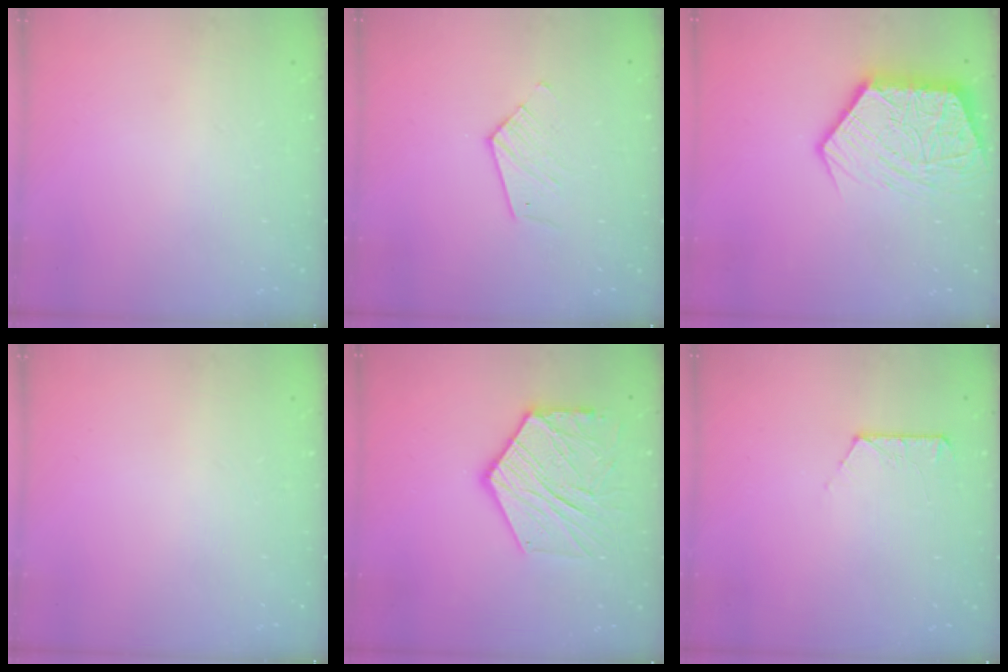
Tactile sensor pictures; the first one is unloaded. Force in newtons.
{"total": 6.3, "press": 6.3, "slide": 0.2}
{"total": 17.7, "press": 17.6, "slide": 1.7}
{"total": 0.0}
{"total": 16.7, "press": 16.7, "slide": 1.4}
{"total": 6.6, "press": 6.5, "slide": 0.8}